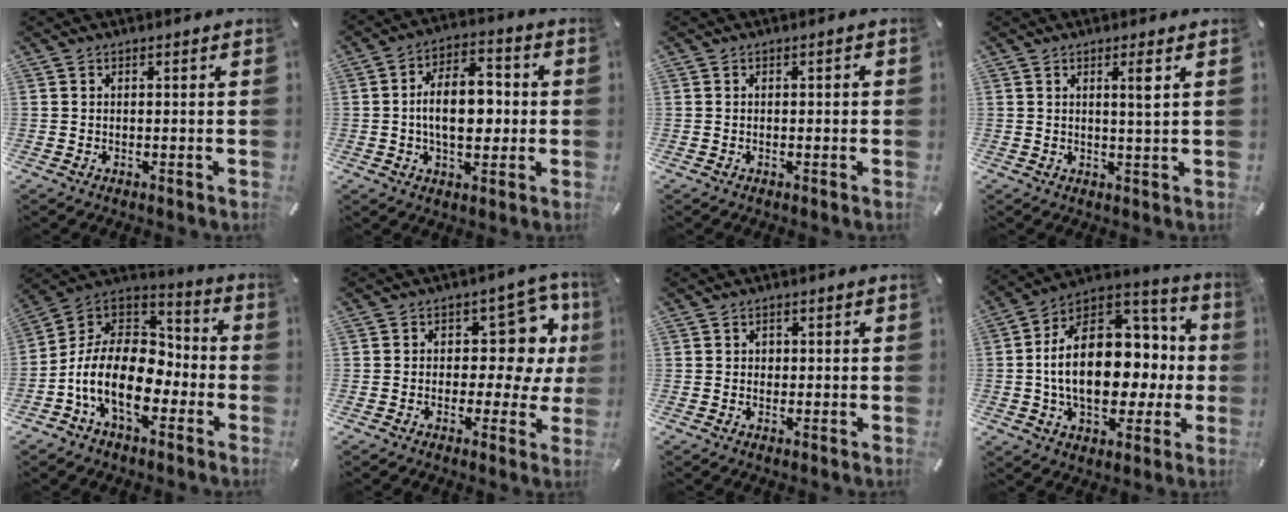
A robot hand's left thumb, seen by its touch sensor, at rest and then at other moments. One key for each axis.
{"total": 12.3, "fx": -0.7, "fy": 7.6, "fz": 9.6, "tx": -0.157, "ty": 0.008, "tz": -0.016}
{"total": 1.1, "fx": -0.5, "fy": 0.5, "fz": 0.9, "tx": -0.016, "ty": 0.003, "tz": -0.009}
{"total": 3.7, "fx": 1.3, "fy": 0.1, "fz": 3.5, "tx": -0.062, "ty": -0.004, "tz": 0.016}
{"total": 16.8, "fx": -5.8, "fy": 11.1, "fz": 11.2, "tx": -0.239, "ty": 0.004, "tz": -0.103}
{"total": 12.6, "fx": 2.7, "fy": 8.2, "fz": 9.1, "tx": -0.103, "ty": -0.030, "tz": 0.048}
{"total": 1.1, "fx": -0.1, "fy": 1.0, "fz": 0.2, "tx": 0.003, "ty": 0.002, "tz": -0.006}
{"total": 23.9, "fx": 0.3, "fy": 16.0, "fz": 17.7, "tx": -0.301, "ty": 0.000, "tz": 0.013}